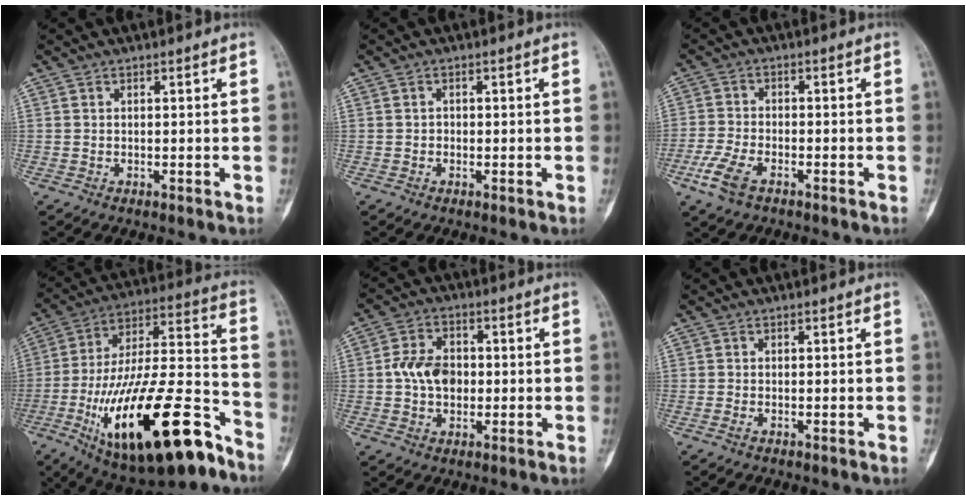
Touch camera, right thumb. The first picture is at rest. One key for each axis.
{"total": 0.7, "fx": -0.2, "fy": 0.7, "fz": 0.1, "tx": 0.009, "ty": 0.005, "tz": -0.005}
{"total": 6.3, "fx": -3.6, "fy": 3.0, "fz": 4.3, "tx": -0.100, "ty": 0.009, "tz": -0.070}
{"total": 31.1, "fx": -15.3, "fy": 11.1, "fz": 24.7, "tx": -0.412, "ty": 0.066, "tz": -0.243}
{"total": 8.1, "fx": -0.3, "fy": 5.8, "fz": 5.6, "tx": -0.081, "ty": 0.015, "tz": -0.011}
{"total": 0.7, "fx": -0.5, "fy": 0.3, "fz": 0.5, "tx": -0.013, "ty": 0.002, "tz": -0.010}